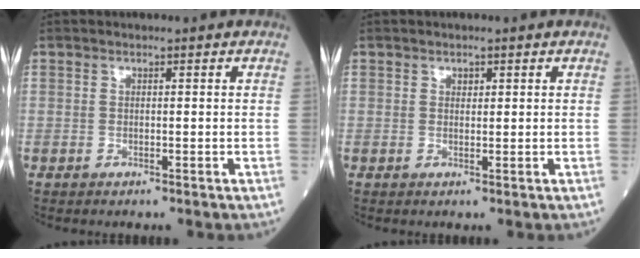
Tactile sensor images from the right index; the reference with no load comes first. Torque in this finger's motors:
{"motor_torque": [0.00, 0.02, -0.01, 0.00]}